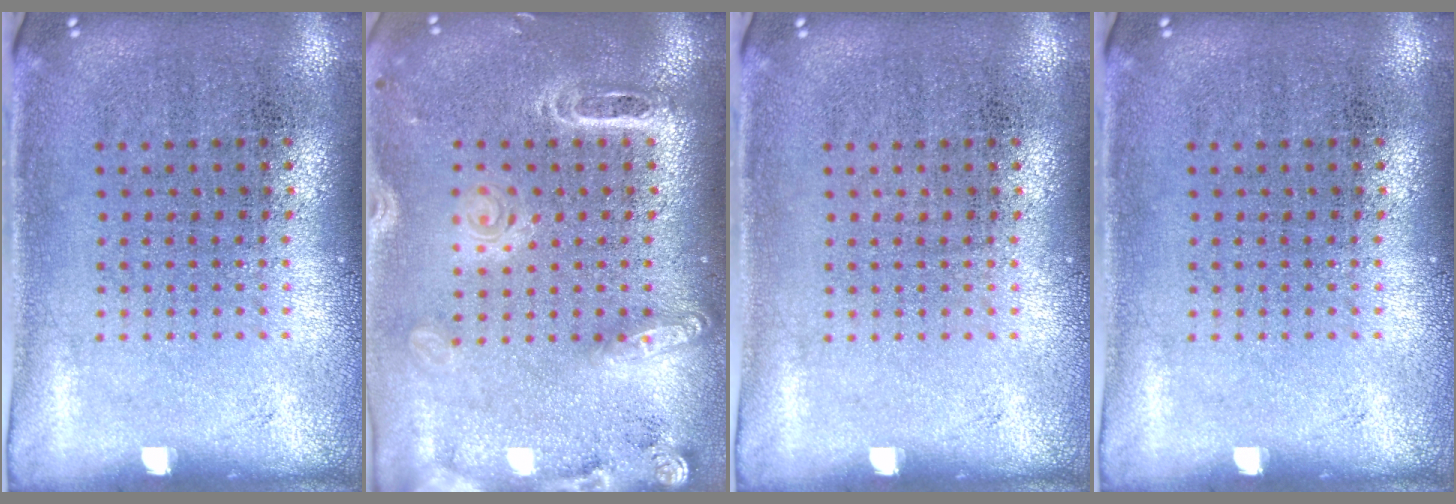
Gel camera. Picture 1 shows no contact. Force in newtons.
{"total": 2.1, "press": 1.8, "slide": 1.0}
{"total": 0.0}
{"total": 0.0}